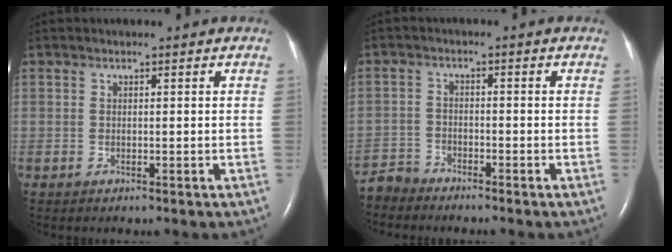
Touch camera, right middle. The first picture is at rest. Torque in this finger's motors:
{"motor_torque": [-0.01, 0.00, -0.01, -0.02]}